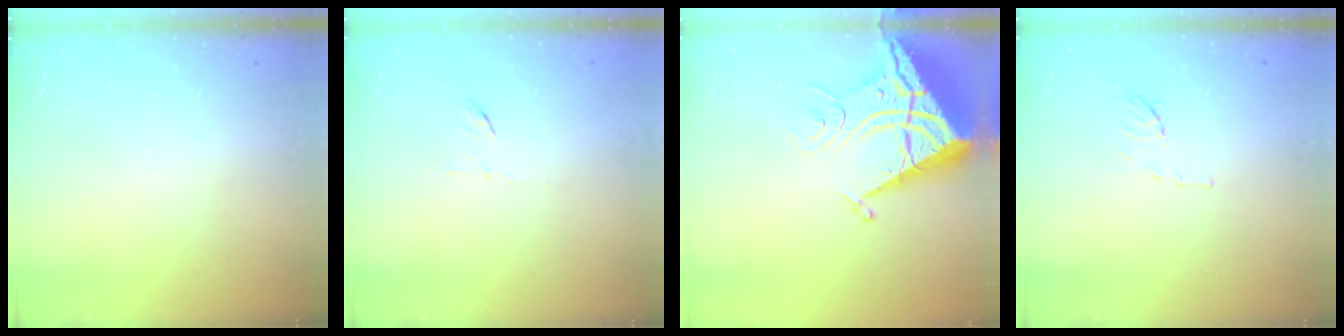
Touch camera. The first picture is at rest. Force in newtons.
{"total": 6.0, "press": 6.0, "slide": 0.4}
{"total": 12.2, "press": 12.1, "slide": 1.3}
{"total": 6.9, "press": 6.9, "slide": 0.7}